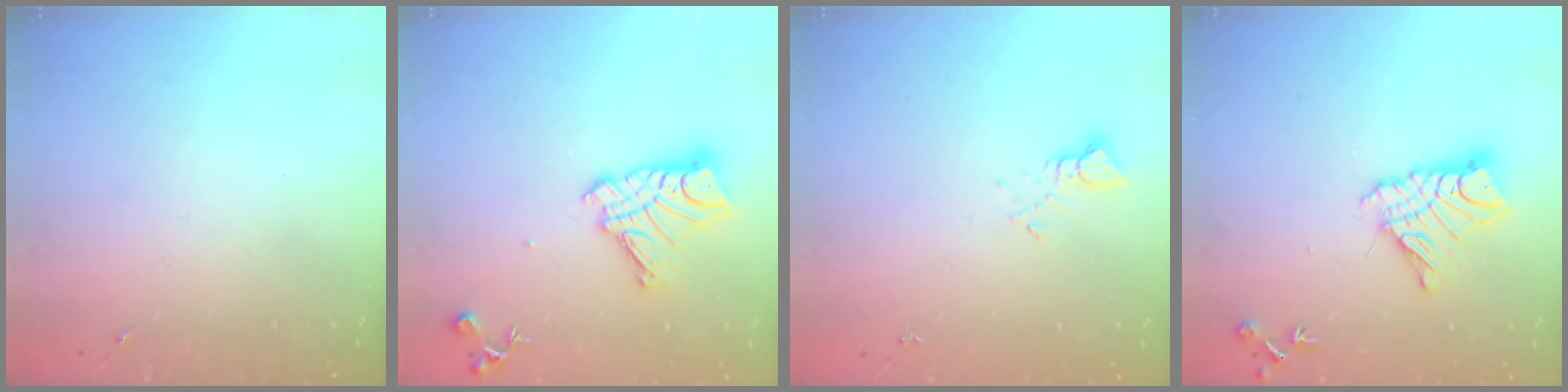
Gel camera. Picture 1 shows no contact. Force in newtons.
{"total": 13.7, "press": 13.6, "slide": 1.2}
{"total": 4.0, "press": 4.0, "slide": 0.4}
{"total": 13.7, "press": 13.7, "slide": 1.3}